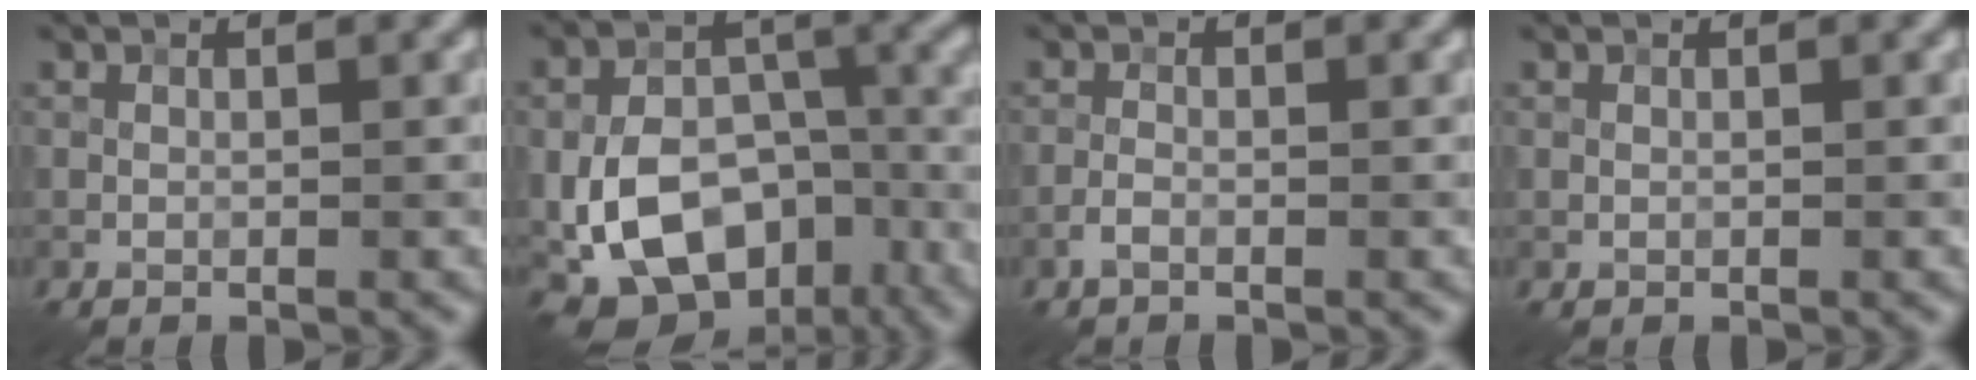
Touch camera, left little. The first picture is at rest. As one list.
[{"total": 13.0, "force": [-5.0, 8.6, 8.4], "torque": [-0.158, -0.013, -0.082]}, {"total": 1.2, "force": [-0.7, 0.4, 0.8], "torque": [-0.020, 0.003, -0.018]}, {"total": 0.0}]